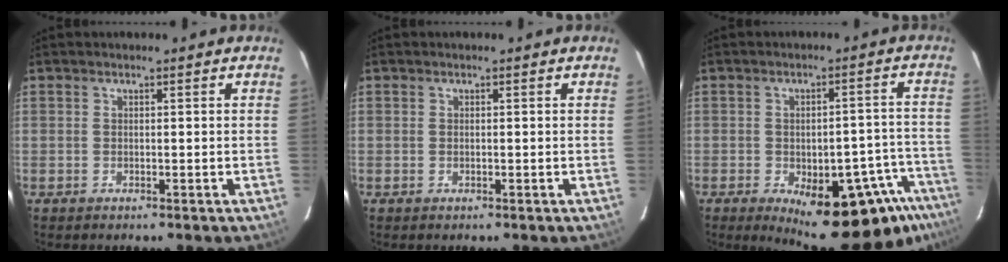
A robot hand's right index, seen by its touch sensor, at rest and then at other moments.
{"total": 0.0}
{"total": 21.1, "force": [-13.8, 8.2, 13.7], "torque": [-0.151, 0.000, -0.159]}